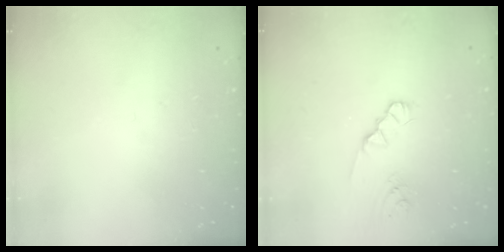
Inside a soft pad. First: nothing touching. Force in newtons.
{"total": 1.9, "press": 1.9, "slide": 0.2}